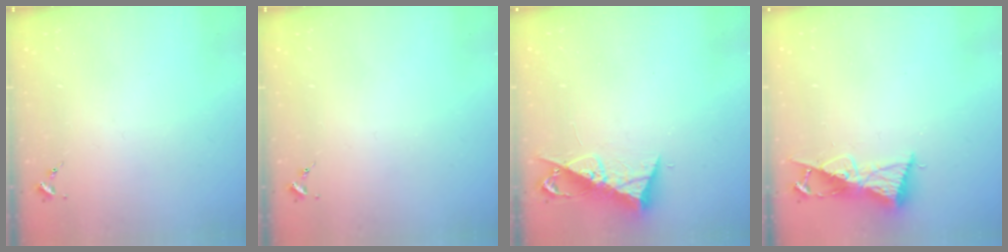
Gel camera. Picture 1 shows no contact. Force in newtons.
{"total": 0.0}
{"total": 9.2, "press": 9.2, "slide": 0.6}
{"total": 8.6, "press": 8.6, "slide": 0.3}